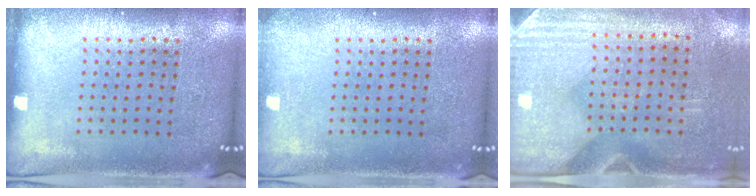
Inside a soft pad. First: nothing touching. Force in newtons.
{"total": 0.7, "press": 0.7, "slide": 0.0}
{"total": 2.9, "press": 2.5, "slide": 1.4}